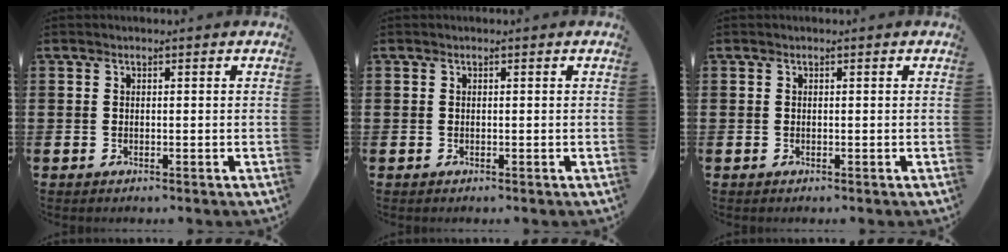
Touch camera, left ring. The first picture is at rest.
{"total": 0.0}
{"total": 0.0}